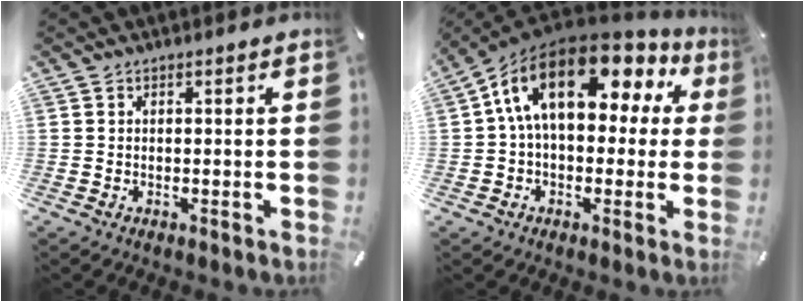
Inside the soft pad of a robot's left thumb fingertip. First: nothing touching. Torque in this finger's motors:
{"motor_torque": [1.95, 2.59, 2.77, 0.00, 0.50]}